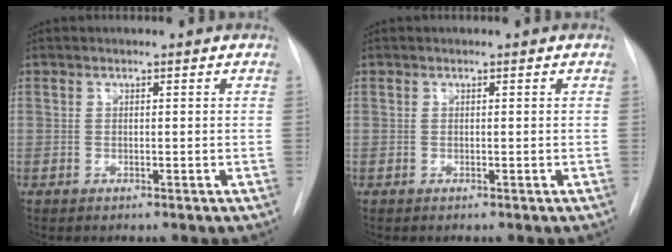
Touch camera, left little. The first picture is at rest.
{"total": 0.0}